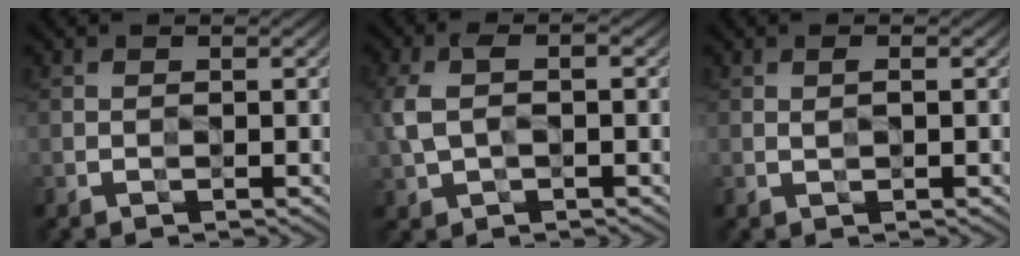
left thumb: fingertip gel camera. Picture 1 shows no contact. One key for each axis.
{"total": 4.9, "fx": 0.2, "fy": 3.1, "fz": 3.8, "tx": -0.099, "ty": 0.001, "tz": 0.000}
{"total": 0.7, "fx": 0.3, "fy": 0.2, "fz": 0.6, "tx": -0.008, "ty": 0.001, "tz": 0.005}